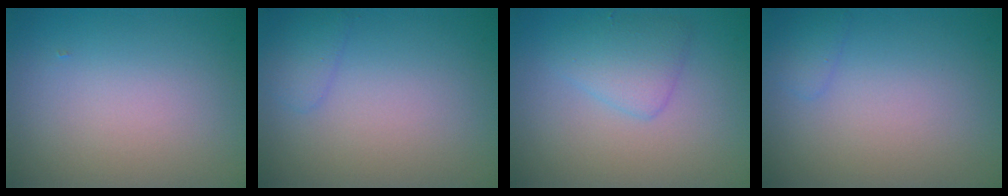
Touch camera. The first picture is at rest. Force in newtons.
{"total": 1.3, "press": 1.3, "slide": 0.1}
{"total": 2.5, "press": 2.5, "slide": 0.1}
{"total": 1.0, "press": 1.0, "slide": 0.1}